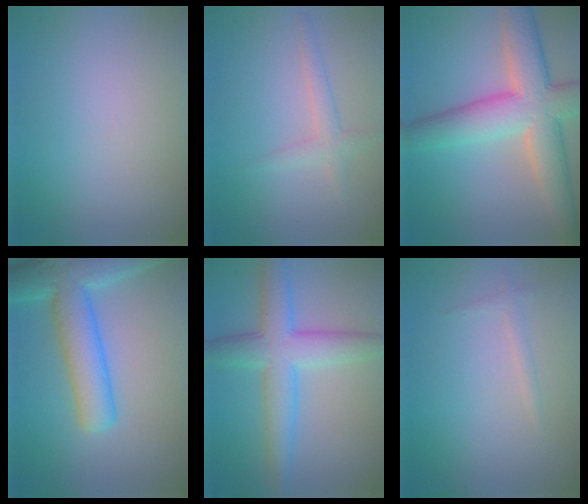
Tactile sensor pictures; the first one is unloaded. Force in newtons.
{"total": 1.2, "press": 1.2, "slide": 0.1}
{"total": 9.0, "press": 8.9, "slide": 0.7}
{"total": 8.1, "press": 8.1, "slide": 0.4}
{"total": 6.1, "press": 6.1, "slide": 0.1}
{"total": 0.8, "press": 0.8, "slide": 0.1}